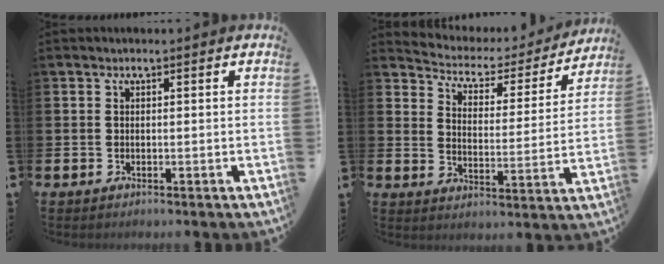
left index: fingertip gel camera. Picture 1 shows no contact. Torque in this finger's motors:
{"motor_torque": [0.84, -1.30, 0.05, -0.03]}